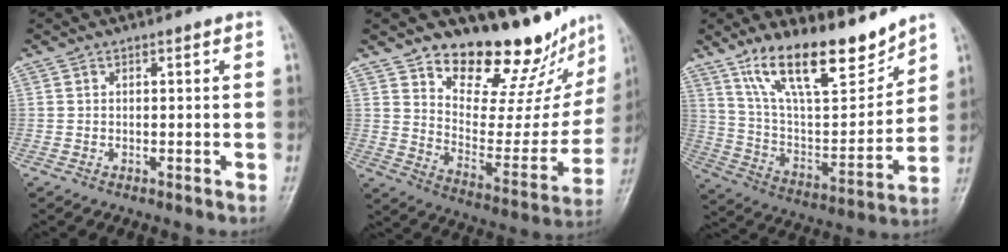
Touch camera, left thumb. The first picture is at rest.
{"total": 19.6, "force": [16.4, 7.0, 8.0], "torque": [-0.053, -0.128, 0.240]}
{"total": 19.3, "force": [14.1, 6.3, 11.6], "torque": [-0.155, -0.079, 0.254]}